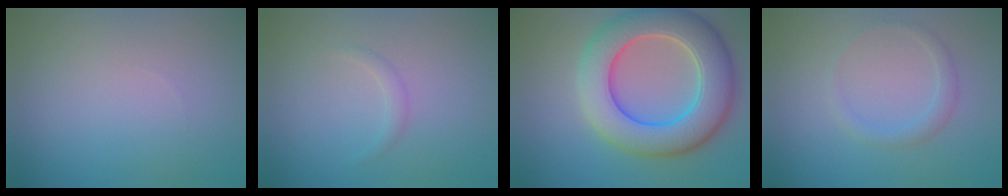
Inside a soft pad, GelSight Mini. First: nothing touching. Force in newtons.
{"total": 0.8, "press": 0.8, "slide": 0.0}
{"total": 9.7, "press": 9.7, "slide": 0.3}
{"total": 1.5, "press": 1.5, "slide": 0.1}